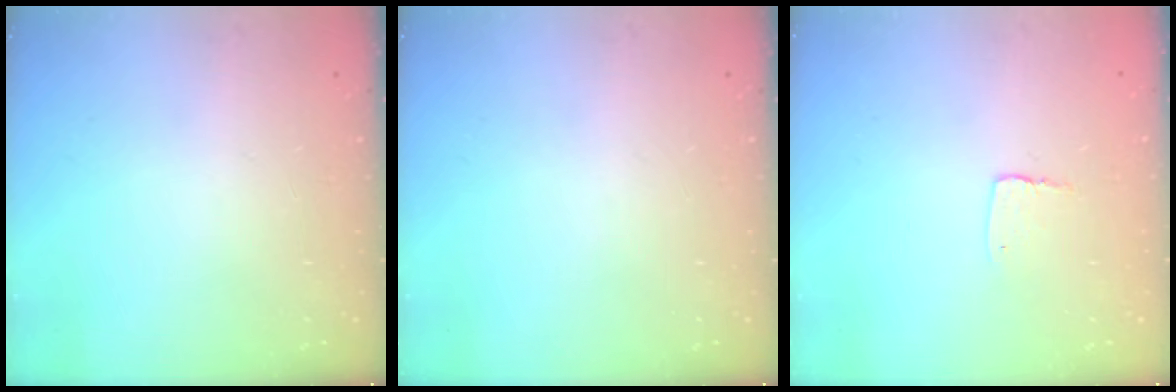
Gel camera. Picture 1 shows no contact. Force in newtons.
{"total": 0.0}
{"total": 3.8, "press": 3.8, "slide": 0.4}